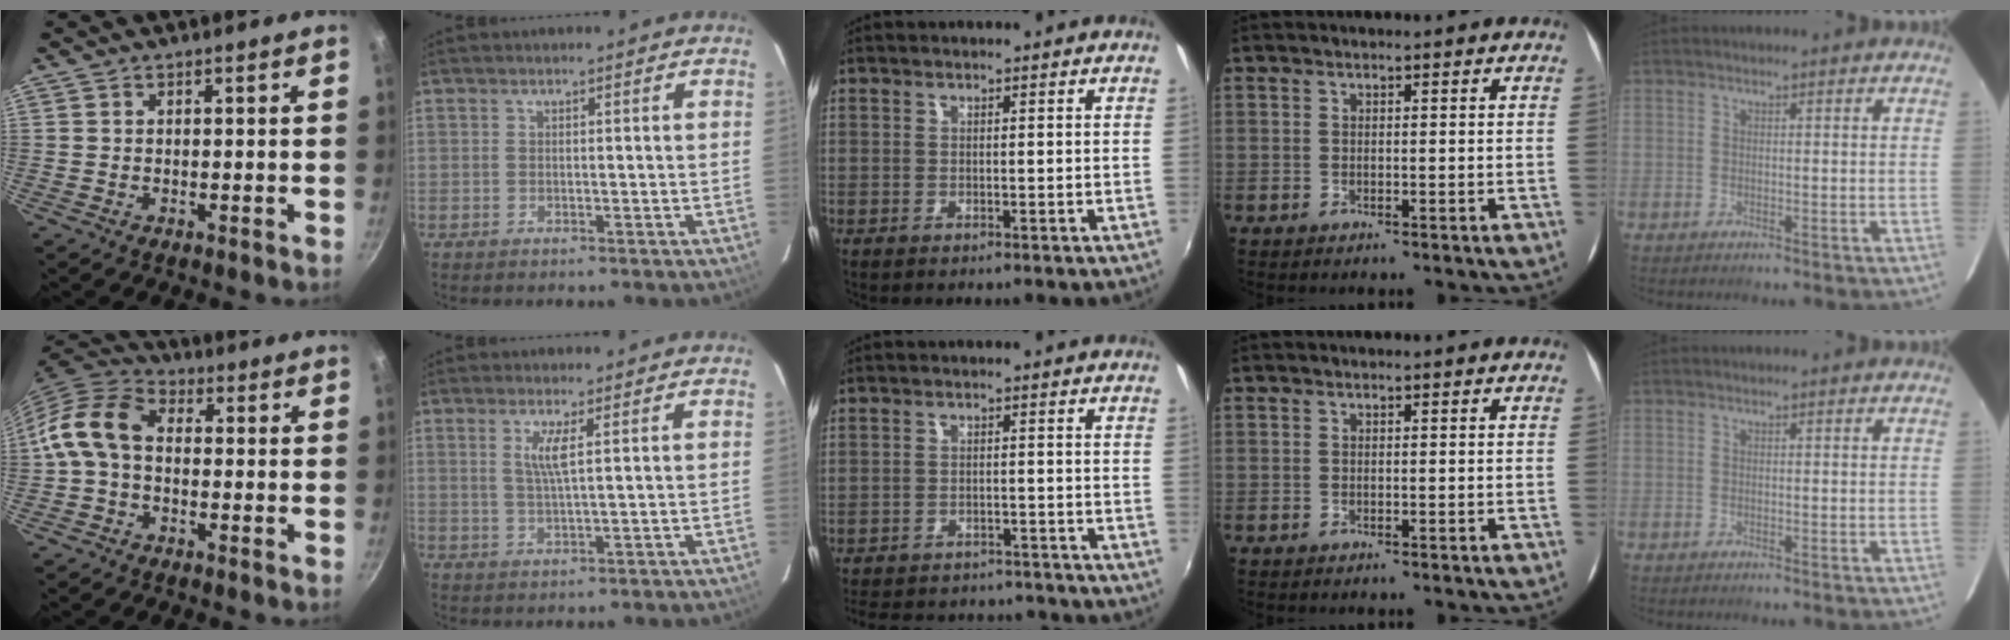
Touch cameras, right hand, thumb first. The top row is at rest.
{"thumb": {"total": 10.0, "force": [-0.6, 6.9, 7.2], "torque": [-0.131, 0.035, -0.031]}, "index": {"total": 3.7, "force": [1.3, -0.2, 3.4], "torque": [-0.069, -0.006, 0.025]}, "middle": {"total": 17.7, "force": [-15.4, 6.4, 6.1], "torque": [-0.139, 0.013, -0.202]}}